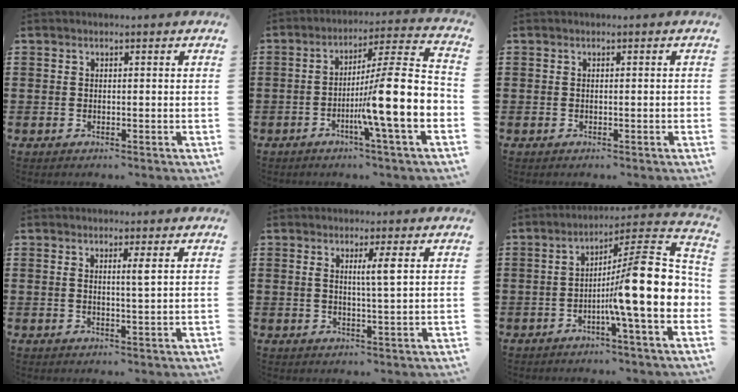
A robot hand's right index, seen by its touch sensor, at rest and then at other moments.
{"total": 12.9, "force": [-3.6, 0.0, 12.4], "torque": [-0.200, -0.041, -0.073]}
{"total": 0.6, "force": [-0.1, 0.0, 0.6], "torque": [-0.009, -0.004, -0.001]}
{"total": 1.9, "force": [0.7, -0.3, 1.7], "torque": [-0.033, -0.004, 0.010]}
{"total": 3.2, "force": [1.0, -0.2, 3.0], "torque": [-0.052, -0.007, 0.011]}
{"total": 15.1, "force": [-2.1, 1.5, 14.8], "torque": [-0.227, -0.032, -0.038]}